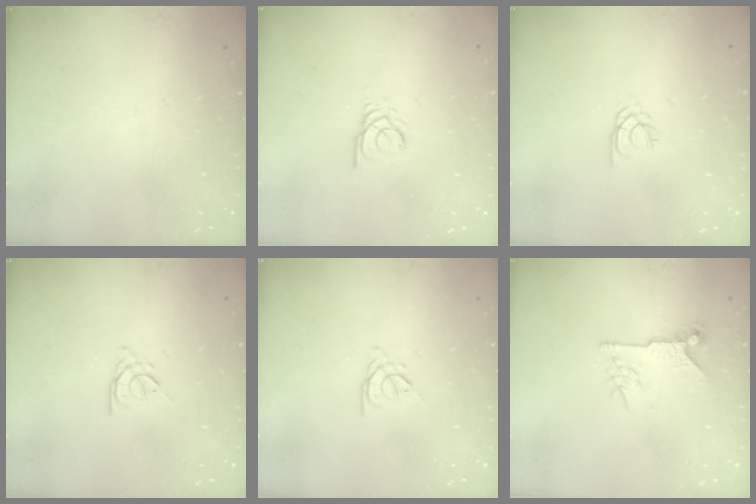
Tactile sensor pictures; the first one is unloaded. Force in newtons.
{"total": 2.4, "press": 2.4, "slide": 0.4}
{"total": 1.7, "press": 1.7, "slide": 0.1}
{"total": 1.9, "press": 1.9, "slide": 0.4}
{"total": 1.9, "press": 1.9, "slide": 0.4}
{"total": 7.2, "press": 7.2, "slide": 0.2}